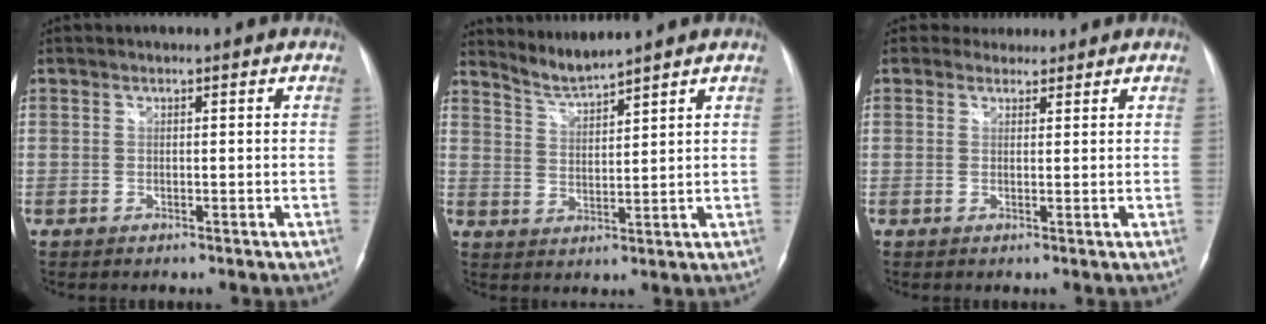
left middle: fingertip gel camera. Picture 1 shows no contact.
{"total": 4.1, "force": [4.0, -1.1, 0.2], "torque": [-0.014, -0.009, 0.085]}
{"total": 2.5, "force": [2.1, 1.2, -0.3], "torque": [0.011, 0.010, 0.030]}